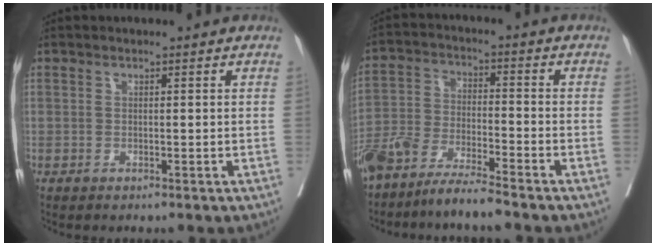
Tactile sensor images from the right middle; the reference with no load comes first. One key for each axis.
{"total": 8.7, "fx": -7.4, "fy": 0.3, "fz": 4.5, "tx": -0.086, "ty": -0.018, "tz": -0.143}